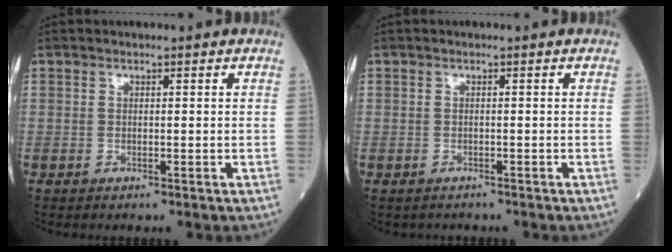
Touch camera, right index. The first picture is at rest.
{"total": 1.4, "force": [-1.1, 0.9, -0.2], "torque": [-0.009, 0.002, -0.019]}